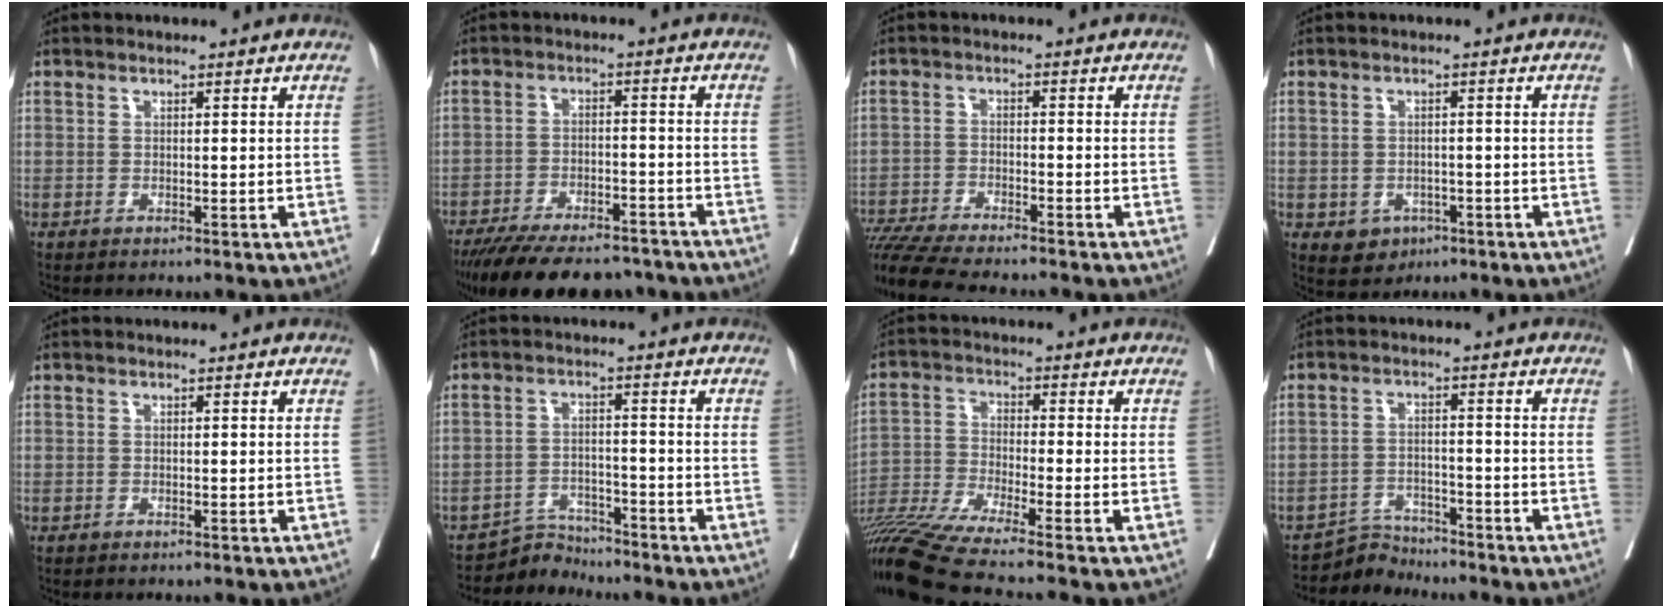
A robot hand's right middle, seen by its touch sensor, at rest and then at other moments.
{"total": 17.6, "force": [-14.9, 5.3, 7.6], "torque": [-0.148, -0.016, -0.217]}
{"total": 13.0, "force": [-11.6, 0.7, 5.9], "torque": [-0.100, -0.017, -0.186]}
{"total": 3.9, "force": [-1.7, 3.2, 1.5], "torque": [-0.022, 0.000, -0.017]}
{"total": 0.0}
{"total": 4.1, "force": [-3.9, 0.5, -1.2], "torque": [0.024, 0.003, -0.066]}
{"total": 14.9, "force": [-12.4, -1.9, 8.0], "torque": [-0.154, -0.030, -0.221]}
{"total": 3.9, "force": [-3.6, 0.4, -1.3], "torque": [0.025, 0.001, -0.062]}